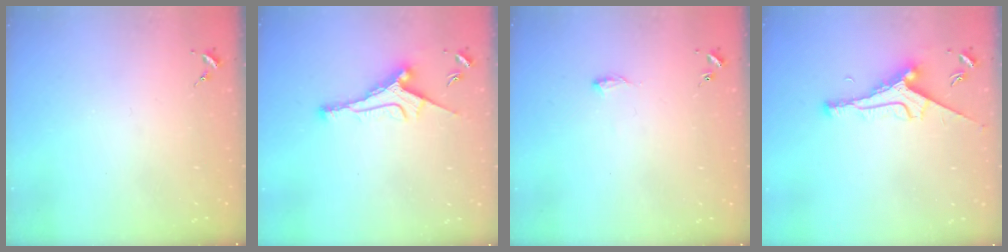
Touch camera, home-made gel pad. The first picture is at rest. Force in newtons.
{"total": 9.9, "press": 9.9, "slide": 1.3}
{"total": 4.9, "press": 4.9, "slide": 0.8}
{"total": 9.6, "press": 9.6, "slide": 0.7}